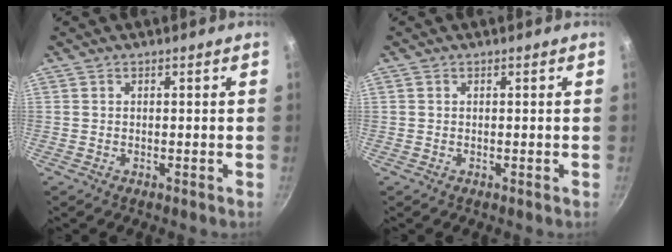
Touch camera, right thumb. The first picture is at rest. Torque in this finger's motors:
{"motor_torque": [-0.08, -0.29, 0.30, 0.23, 0.02]}